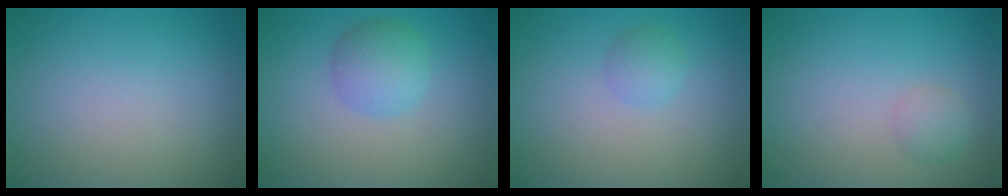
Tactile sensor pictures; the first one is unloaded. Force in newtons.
{"total": 2.6, "press": 2.6, "slide": 0.2}
{"total": 1.3, "press": 1.3, "slide": 0.0}
{"total": 1.4, "press": 1.4, "slide": 0.1}